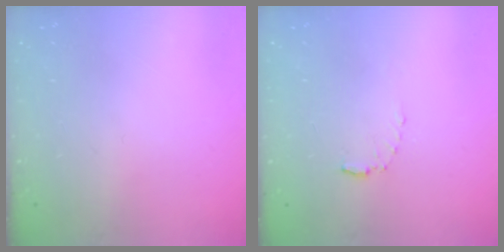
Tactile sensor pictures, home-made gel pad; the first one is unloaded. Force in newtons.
{"total": 3.7, "press": 3.7, "slide": 0.4}